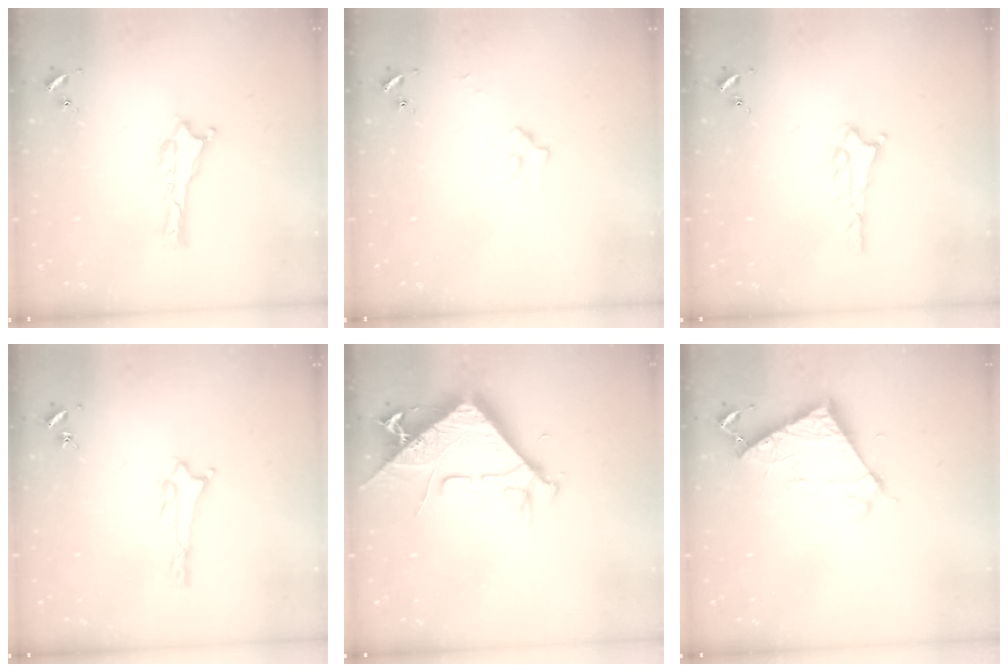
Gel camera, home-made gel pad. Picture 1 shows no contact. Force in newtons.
{"total": 2.2, "press": 2.2, "slide": 0.3}
{"total": 1.8, "press": 1.8, "slide": 0.2}
{"total": 1.0, "press": 1.0, "slide": 0.1}
{"total": 9.8, "press": 9.7, "slide": 1.1}
{"total": 6.4, "press": 6.4, "slide": 0.4}